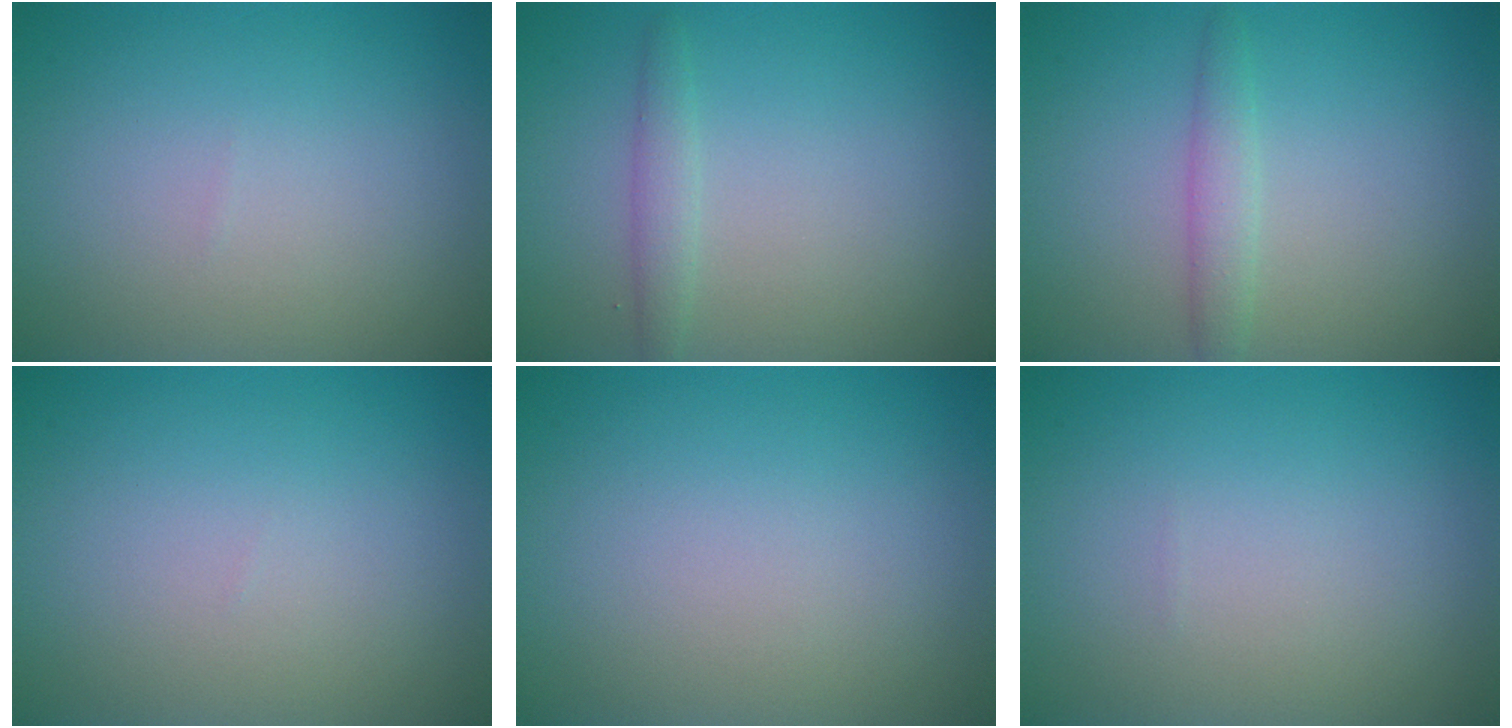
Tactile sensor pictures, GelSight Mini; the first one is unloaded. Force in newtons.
{"total": 1.5, "press": 1.5, "slide": 0.1}
{"total": 1.8, "press": 1.8, "slide": 0.1}
{"total": 0.0}
{"total": 0.0}
{"total": 0.0}